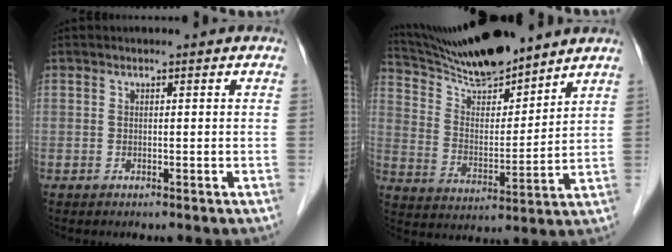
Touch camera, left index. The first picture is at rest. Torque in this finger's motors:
{"motor_torque": [-0.28, -0.68, 0.26, 0.05]}